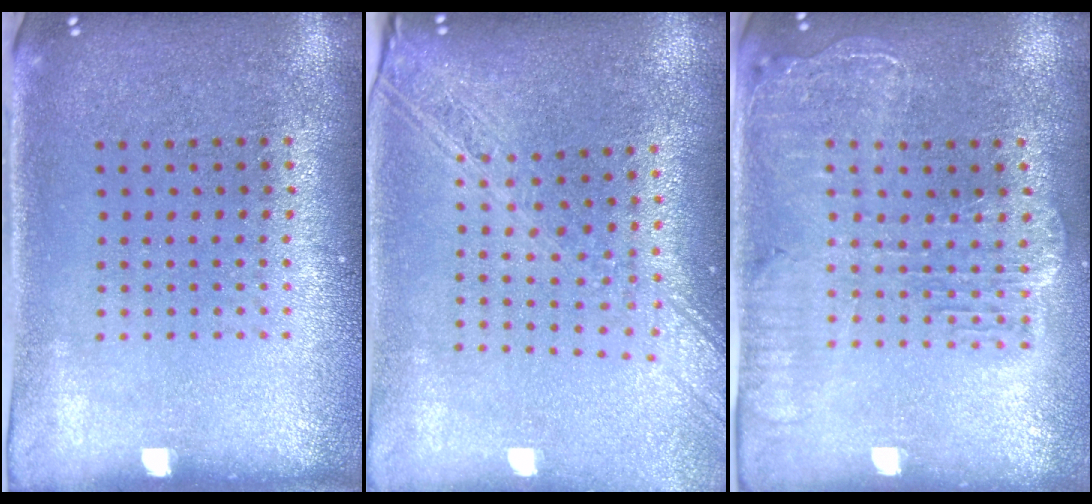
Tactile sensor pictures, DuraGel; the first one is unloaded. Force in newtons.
{"total": 2.1, "press": 1.8, "slide": 1.1}
{"total": 2.1, "press": 1.9, "slide": 0.9}